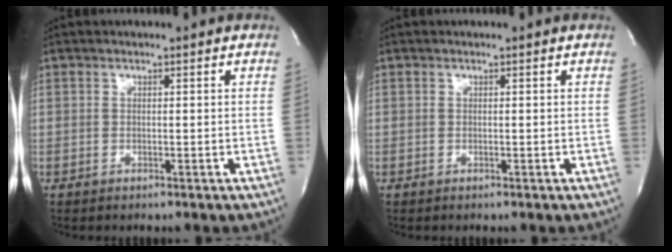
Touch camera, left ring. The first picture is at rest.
{"total": 0.0}